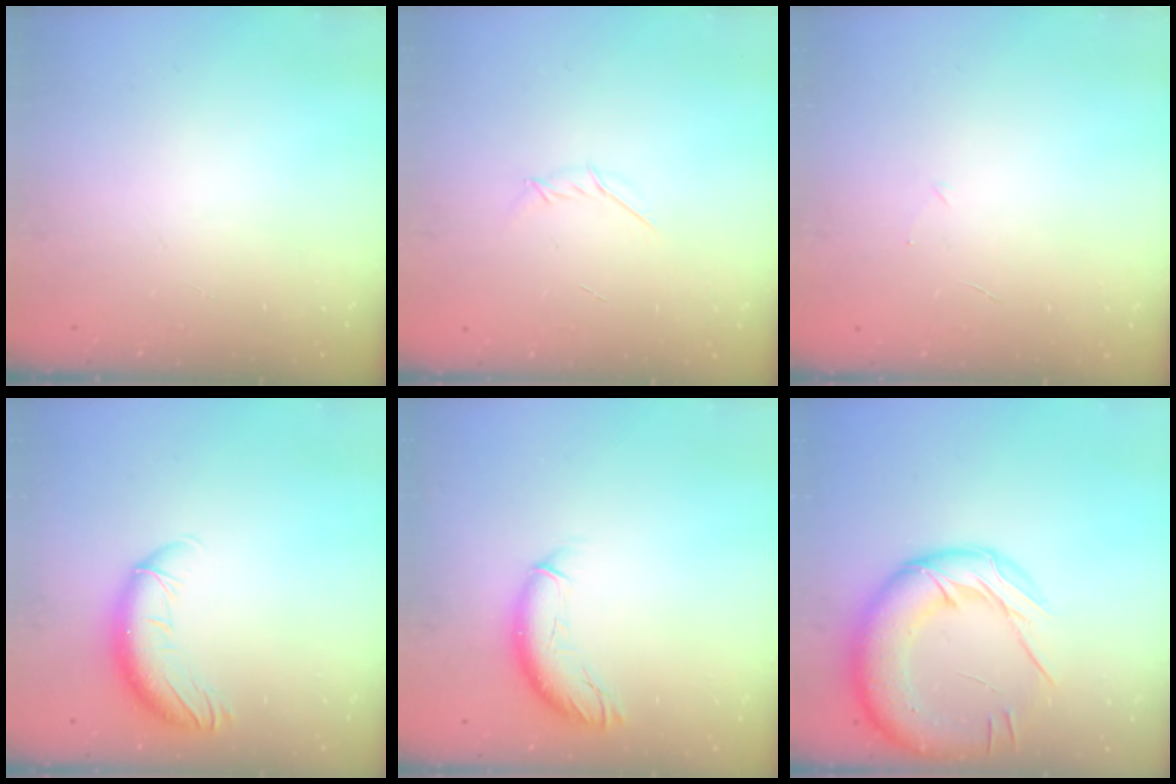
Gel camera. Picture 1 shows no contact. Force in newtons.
{"total": 3.8, "press": 3.7, "slide": 0.8}
{"total": 2.5, "press": 2.3, "slide": 0.8}
{"total": 11.0, "press": 10.8, "slide": 1.9}
{"total": 10.1, "press": 10.0, "slide": 1.3}
{"total": 24.5, "press": 24.0, "slide": 4.6}